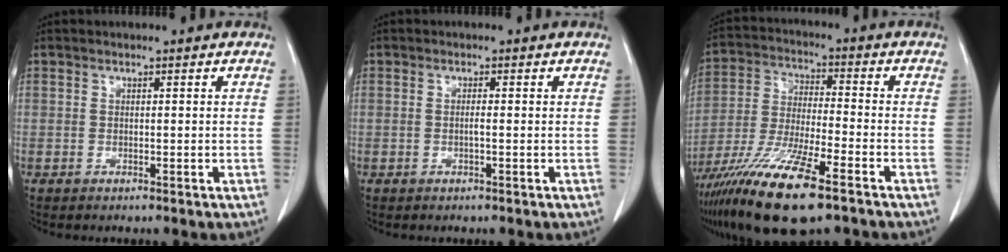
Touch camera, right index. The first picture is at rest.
{"total": 0.9, "force": [0.0, 0.0, 0.9], "torque": [-0.015, 0.002, 0.001]}
{"total": 15.8, "force": [-10.1, 2.1, 12.0], "torque": [-0.247, -0.042, -0.187]}